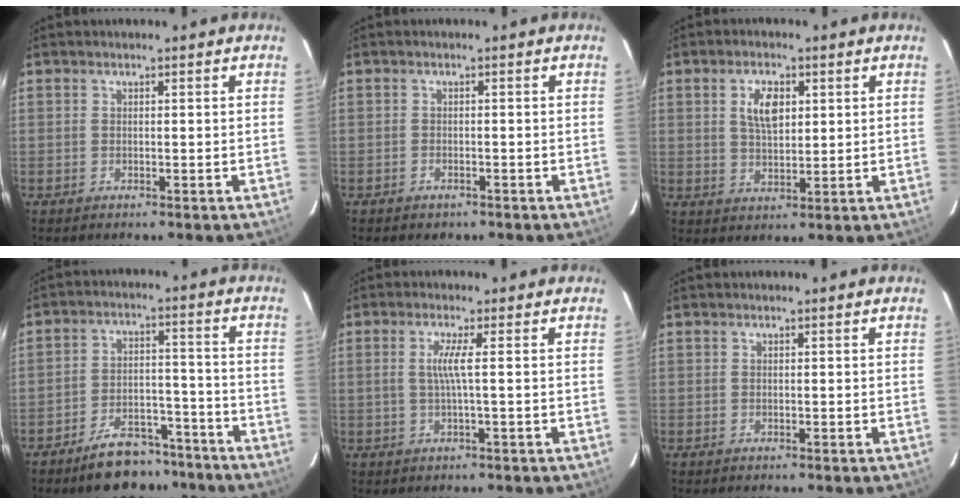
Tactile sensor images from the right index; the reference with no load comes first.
{"total": 1.6, "force": [-1.1, 1.1, 0.4], "torque": [-0.011, 0.002, -0.013]}
{"total": 5.9, "force": [1.9, 3.0, 4.8], "torque": [-0.085, 0.007, 0.038]}
{"total": 12.1, "force": [-9.8, 5.4, 4.5], "torque": [-0.090, 0.032, -0.129]}
{"total": 3.2, "force": [0.1, -0.7, 3.1], "torque": [-0.062, 0.000, 0.004]}
{"total": 0.0}